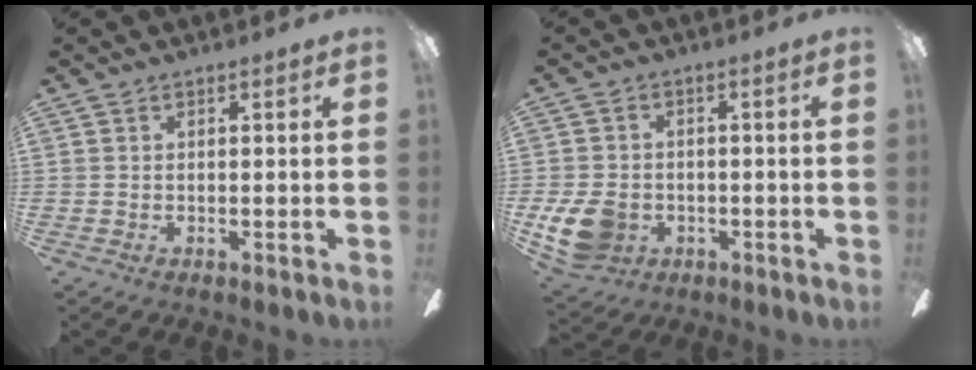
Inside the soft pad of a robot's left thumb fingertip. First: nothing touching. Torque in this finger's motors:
{"motor_torque": [-0.07, 0.15, 0.05, -0.04, 0.04]}